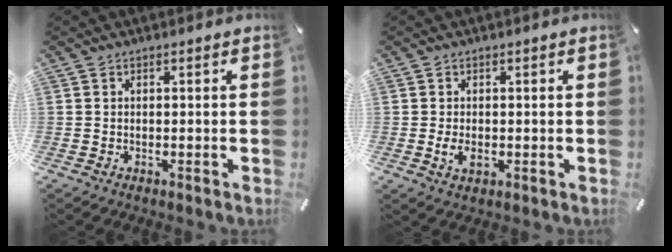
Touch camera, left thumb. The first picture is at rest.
{"total": 2.9, "force": [-0.4, 1.9, 2.2], "torque": [-0.048, -0.008, -0.011]}